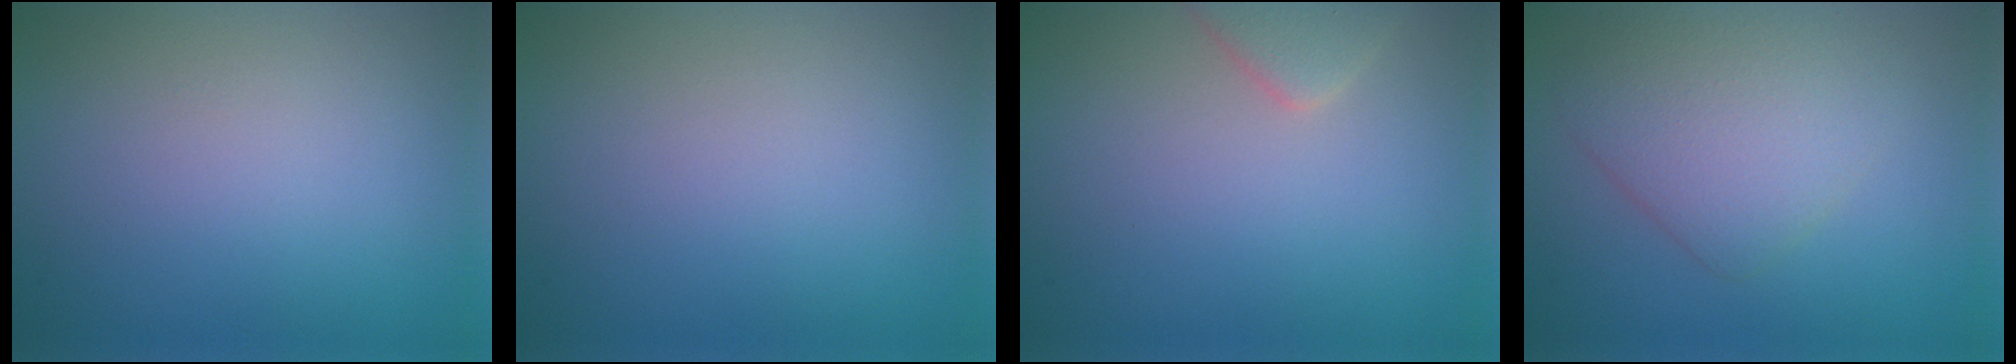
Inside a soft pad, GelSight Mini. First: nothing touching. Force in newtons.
{"total": 0.0}
{"total": 2.3, "press": 2.3, "slide": 0.2}
{"total": 4.3, "press": 4.3, "slide": 0.2}